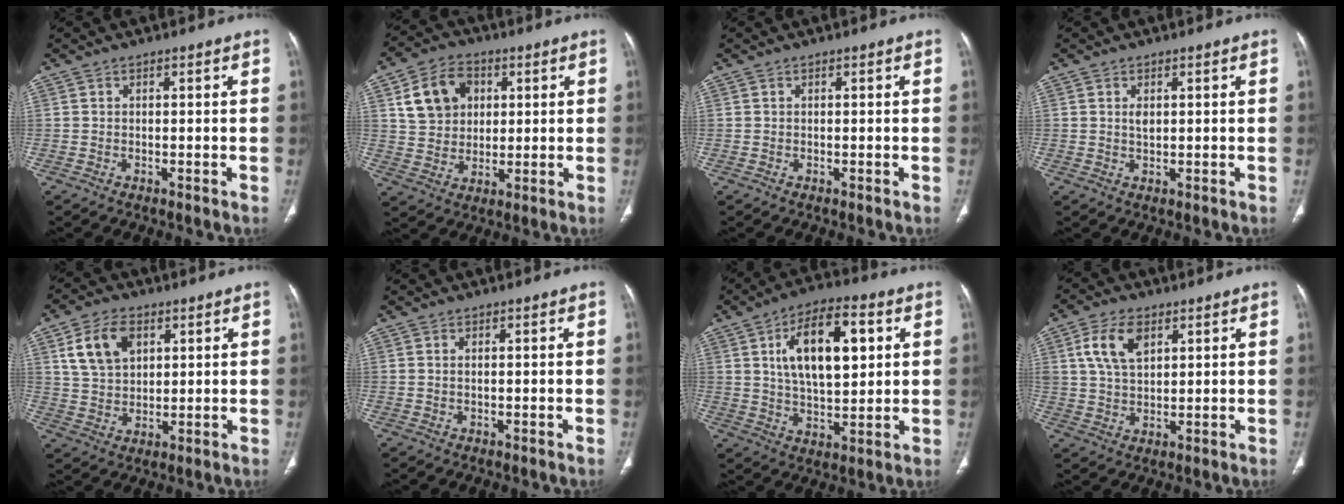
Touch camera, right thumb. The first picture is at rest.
{"total": 11.1, "force": [3.6, 8.8, 5.8], "torque": [-0.074, 0.000, 0.066]}
{"total": 0.0}
{"total": 1.7, "force": [0.5, 0.9, 1.3], "torque": [-0.020, -0.003, 0.010]}
{"total": 9.6, "force": [3.9, 6.4, 6.0], "torque": [-0.094, -0.008, 0.077]}
{"total": 0.6, "force": [0.1, 0.3, 0.5], "torque": [-0.013, 0.002, 0.003]}
{"total": 15.8, "force": [4.4, 7.5, 13.1], "torque": [-0.192, -0.002, 0.074]}
{"total": 8.3, "force": [3.4, 4.9, 5.8], "torque": [-0.104, -0.008, 0.067]}